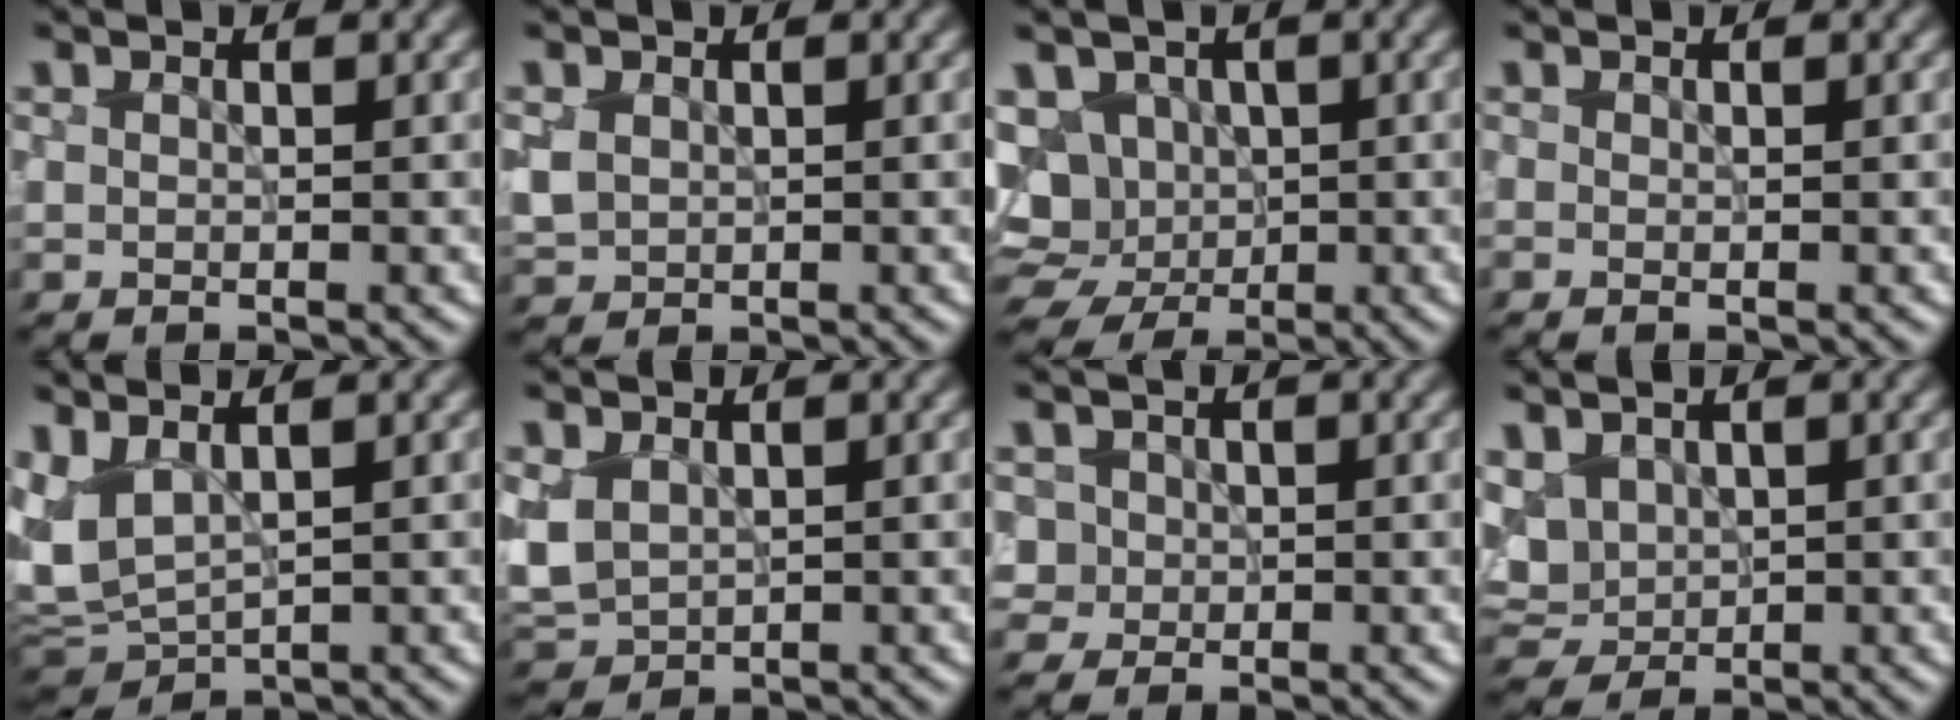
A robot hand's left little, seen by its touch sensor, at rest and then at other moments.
{"total": 2.2, "force": [0.5, 1.7, 1.1], "torque": [-0.032, -0.002, 0.014]}
{"total": 10.4, "force": [-0.8, 9.2, 4.8], "torque": [-0.078, 0.005, -0.036]}
{"total": 0.0}
{"total": 4.8, "force": [1.2, 2.5, 4.0], "torque": [-0.095, 0.002, 0.026]}
{"total": 3.4, "force": [0.6, 2.5, 2.2], "torque": [-0.056, -0.006, 0.015]}
{"total": 2.5, "force": [0.4, 2.3, 0.6], "torque": [-0.006, 0.008, 0.013]}
{"total": 4.4, "force": [1.3, 3.3, 2.5], "torque": [-0.070, -0.002, 0.034]}